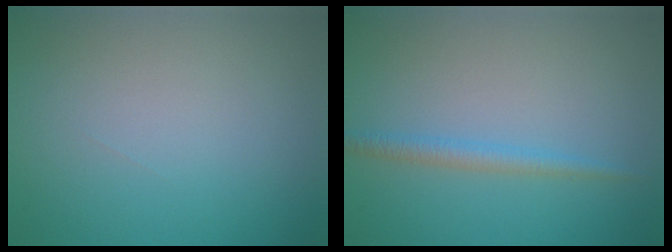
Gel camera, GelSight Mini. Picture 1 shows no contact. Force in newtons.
{"total": 1.7, "press": 1.7, "slide": 0.1}